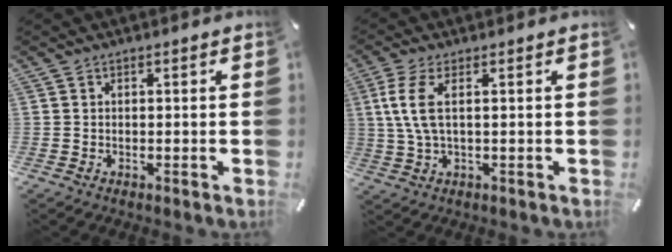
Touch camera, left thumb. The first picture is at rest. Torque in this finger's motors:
{"motor_torque": [0.07, 0.52, 0.66, -0.57, 0.17]}